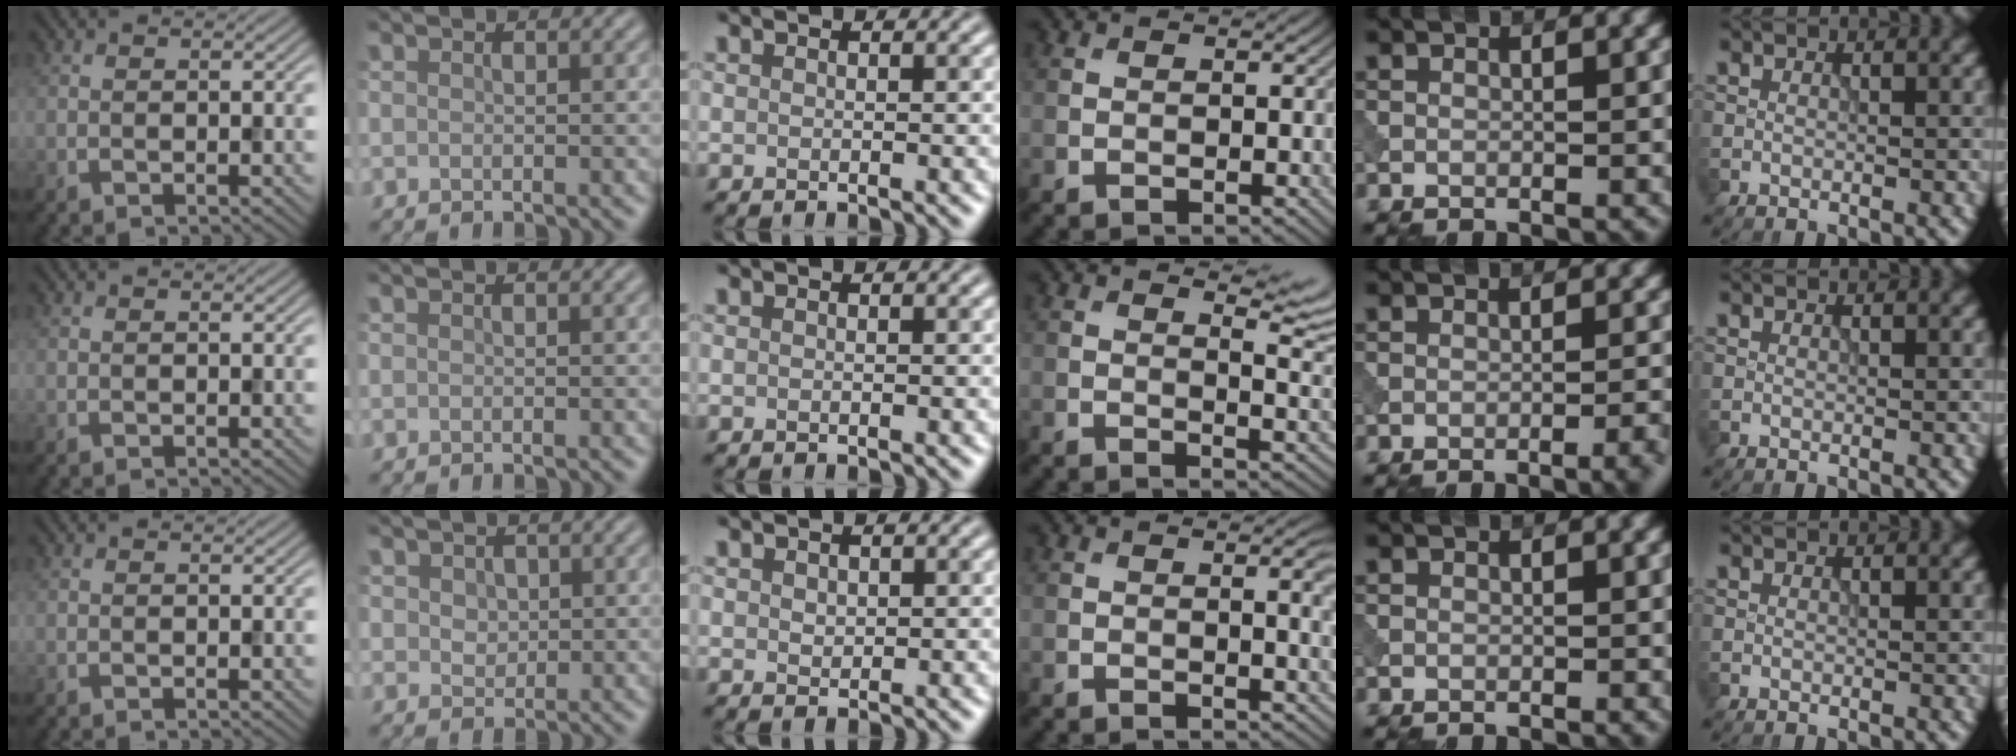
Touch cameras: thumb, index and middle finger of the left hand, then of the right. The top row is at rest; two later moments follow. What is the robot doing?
{"motion": "dispense", "object": "syringe"}